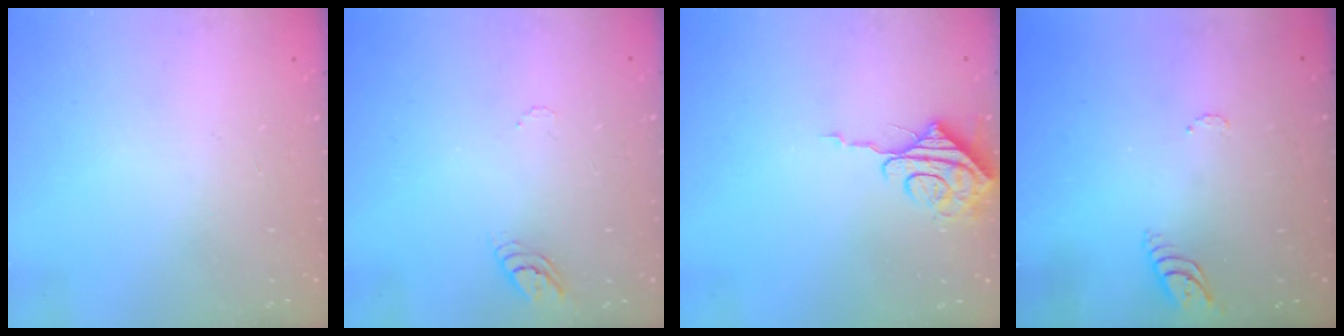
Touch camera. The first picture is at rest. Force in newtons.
{"total": 3.8, "press": 3.8, "slide": 0.3}
{"total": 8.2, "press": 8.2, "slide": 0.7}
{"total": 4.2, "press": 4.2, "slide": 0.4}